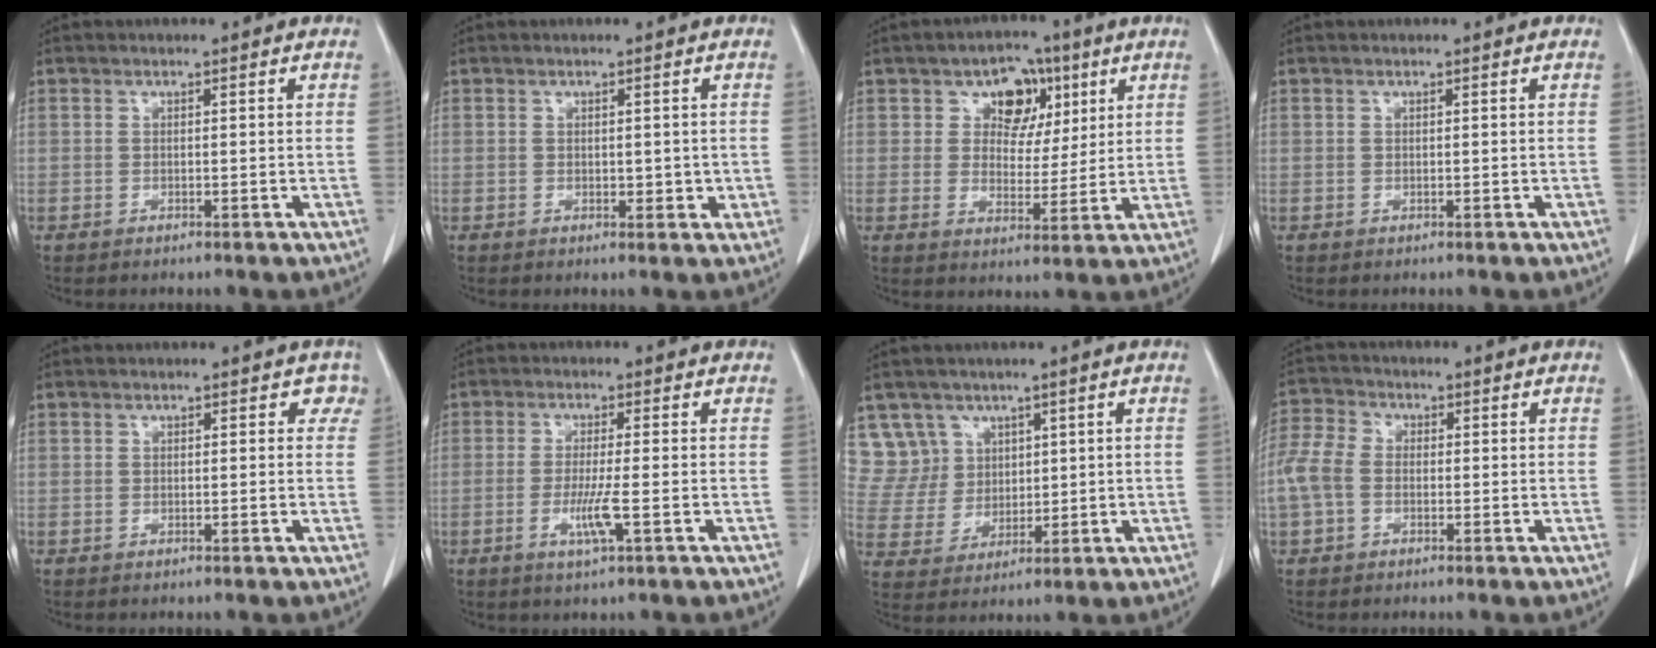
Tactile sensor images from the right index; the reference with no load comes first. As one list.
[{"total": 1.9, "force": [0.0, 1.2, 1.5], "torque": [-0.018, 0.001, 0.005]}, {"total": 7.2, "force": [3.3, 5.2, 3.8], "torque": [-0.043, 0.016, 0.050]}, {"total": 0.0}, {"total": 1.9, "force": [1.0, 1.5, 0.6], "torque": [0.017, 0.004, -0.001]}, {"total": 4.4, "force": [-1.4, -0.2, 4.2], "torque": [-0.084, -0.011, -0.026]}, {"total": 7.4, "force": [4.3, 6.0, -0.4], "torque": [0.008, 0.019, 0.098]}, {"total": 7.2, "force": [-0.9, 5.3, 4.7], "torque": [-0.126, 0.021, -0.023]}]